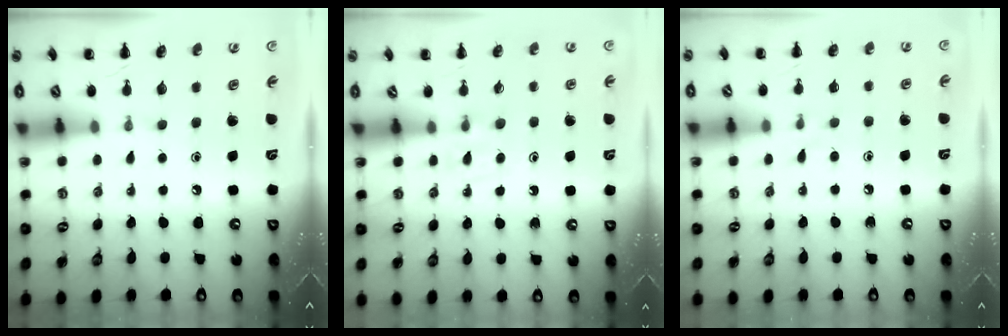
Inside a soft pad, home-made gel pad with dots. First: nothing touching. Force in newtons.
{"total": 3.9, "press": 3.6, "slide": 1.5}
{"total": 3.5, "press": 3.3, "slide": 1.3}